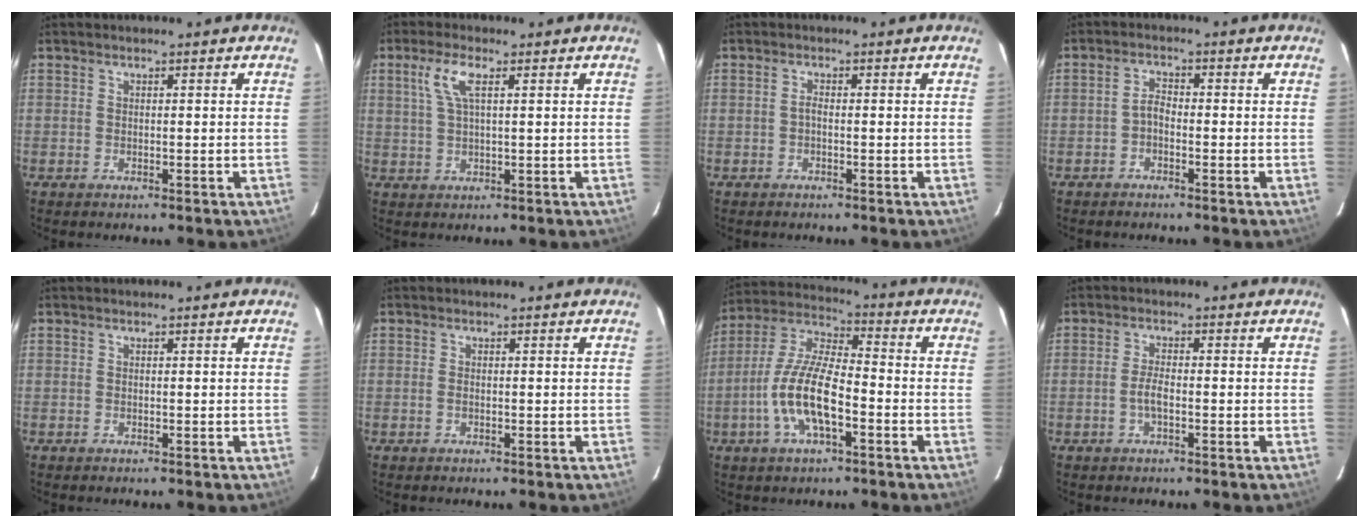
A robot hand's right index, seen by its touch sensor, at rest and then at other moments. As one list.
[{"total": 4.9, "force": [1.9, 1.3, 4.4], "torque": [-0.091, 0.007, 0.039]}, {"total": 0.8, "force": [-0.3, 0.3, 0.7], "torque": [-0.014, 0.005, -0.009]}, {"total": 1.9, "force": [-1.2, 0.9, 1.2], "torque": [-0.026, 0.008, -0.024]}, {"total": 0.0}, {"total": 0.8, "force": [-0.3, 0.5, 0.6], "torque": [-0.014, -0.001, -0.006]}, {"total": 12.9, "force": [-4.4, 4.2, 11.4], "torque": [-0.240, 0.000, -0.084]}, {"total": 2.6, "force": [-0.9, 0.6, 2.3], "torque": [-0.051, 0.002, -0.018]}]